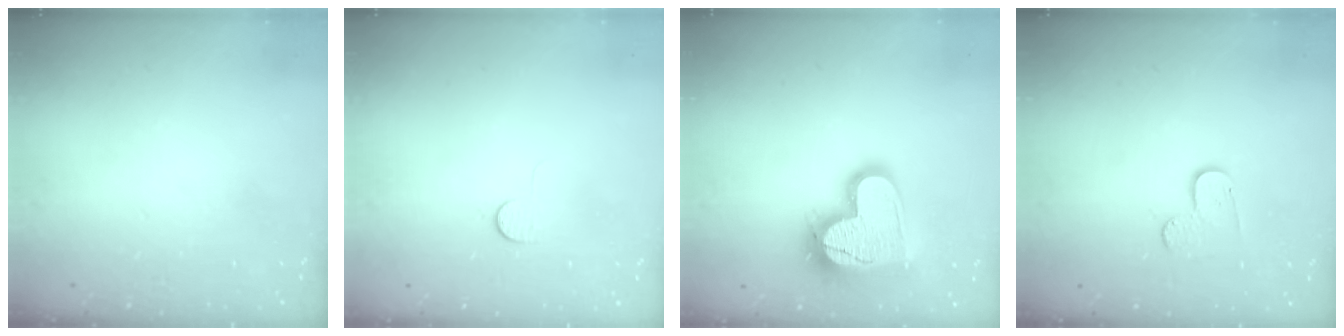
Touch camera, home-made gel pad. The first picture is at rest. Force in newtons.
{"total": 5.0, "press": 5.0, "slide": 0.5}
{"total": 18.6, "press": 18.5, "slide": 1.5}
{"total": 4.0, "press": 4.0, "slide": 0.2}